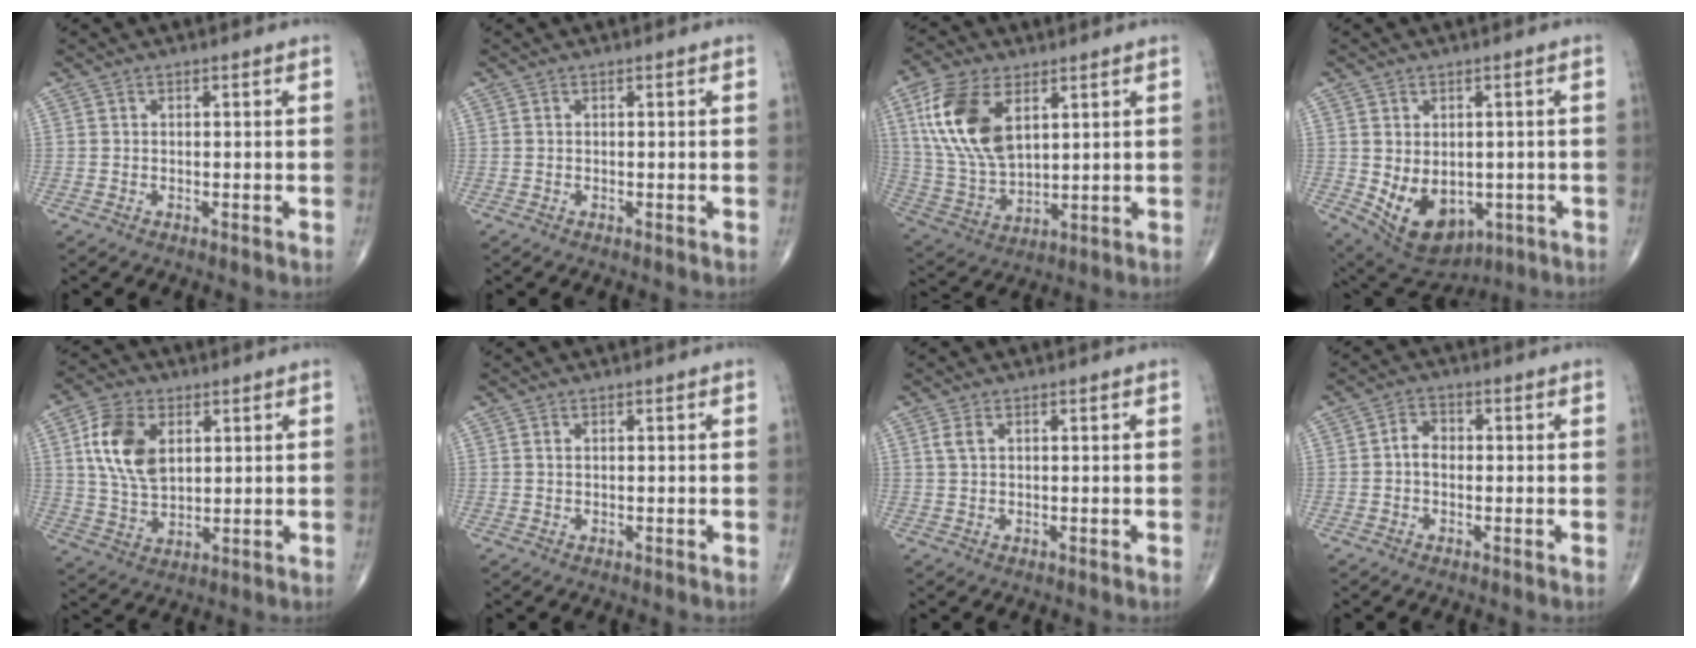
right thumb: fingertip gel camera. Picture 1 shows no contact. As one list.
[{"total": 0.0}, {"total": 16.3, "force": [6.0, 8.9, 12.2], "torque": [-0.241, -0.017, 0.125]}, {"total": 11.9, "force": [-2.4, 8.3, 8.1], "torque": [-0.110, -0.005, -0.010]}, {"total": 11.7, "force": [3.3, 7.2, 8.5], "torque": [-0.153, -0.008, 0.065]}, {"total": 0.6, "force": [0.3, 0.3, 0.4], "torque": [-0.009, 0.006, 0.006]}, {"total": 1.8, "force": [0.7, 0.9, 1.4], "torque": [-0.033, 0.009, 0.020]}, {"total": 3.3, "force": [-0.2, 2.5, 2.1], "torque": [-0.027, 0.015, -0.011]}]